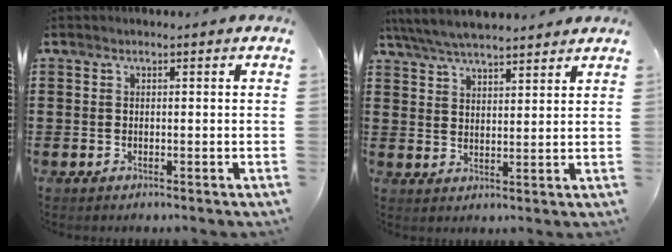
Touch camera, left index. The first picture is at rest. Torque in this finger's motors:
{"motor_torque": [1.04, -1.10, 0.52, 0.20]}